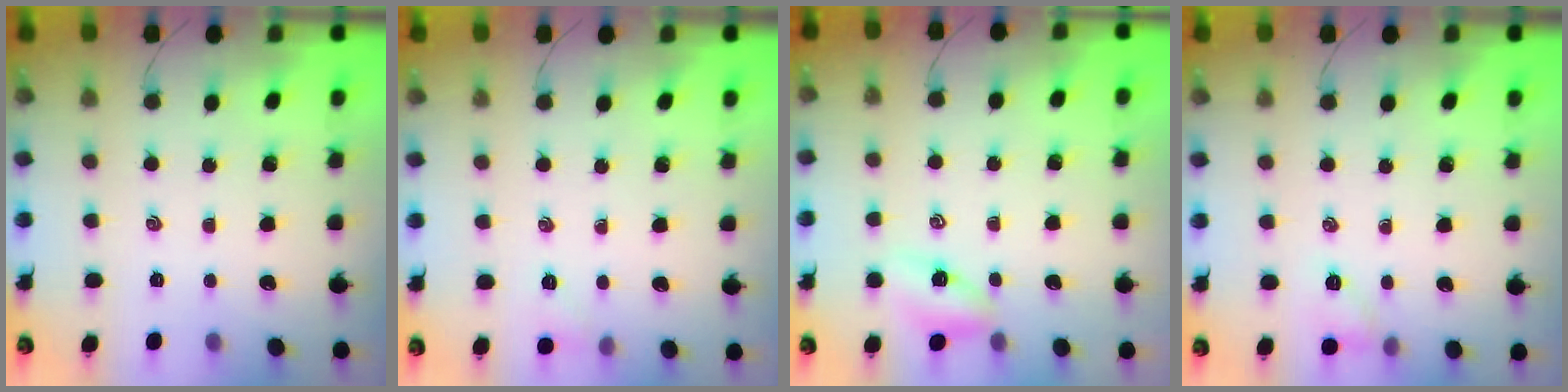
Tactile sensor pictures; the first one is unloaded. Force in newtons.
{"total": 4.8, "press": 4.6, "slide": 1.4}
{"total": 5.5, "press": 5.4, "slide": 1.1}
{"total": 6.5, "press": 6.4, "slide": 1.1}